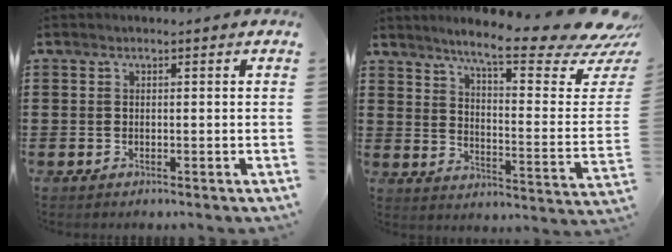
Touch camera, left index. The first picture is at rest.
{"total": 12.3, "force": [9.5, 1.1, 7.7], "torque": [-0.140, -0.070, 0.152]}